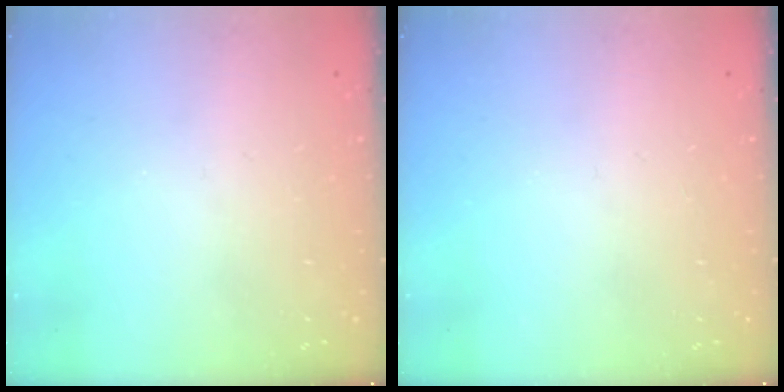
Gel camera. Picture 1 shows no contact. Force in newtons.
{"total": 0.0}